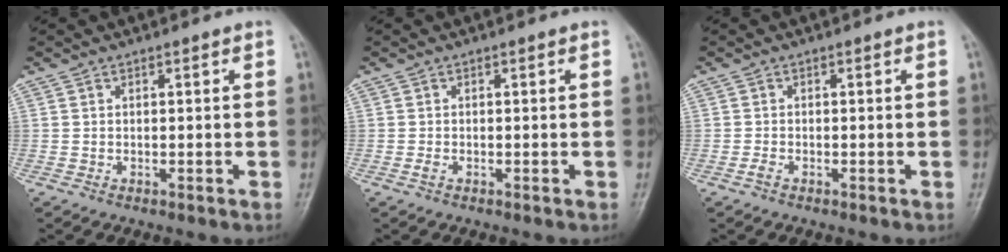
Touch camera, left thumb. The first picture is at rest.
{"total": 0.7, "force": [-0.3, 0.4, 0.5], "torque": [-0.013, -0.002, -0.007]}
{"total": 0.9, "force": [-0.5, 0.4, 0.5], "torque": [-0.013, -0.001, -0.014]}